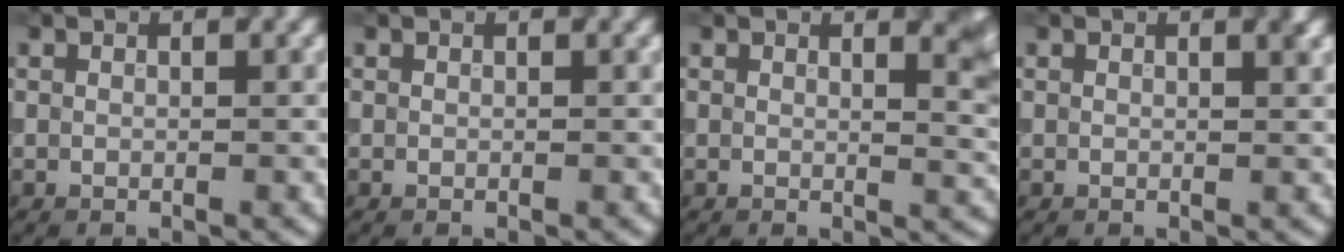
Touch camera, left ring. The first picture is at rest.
{"total": 0.0}
{"total": 3.6, "force": [1.8, 1.2, 2.8], "torque": [-0.018, -0.001, 0.022]}
{"total": 0.8, "force": [0.5, 0.1, 0.6], "torque": [-0.004, 0.000, 0.007]}